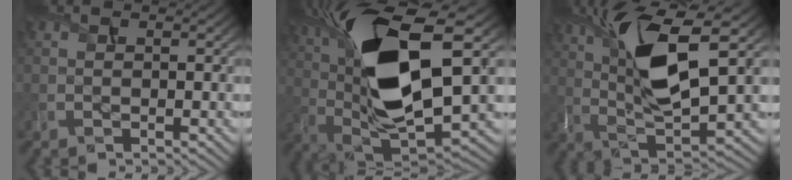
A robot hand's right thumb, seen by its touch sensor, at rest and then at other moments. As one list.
[{"total": 18.3, "force": [4.8, 7.2, 16.1], "torque": [-0.320, 0.013, 0.078]}, {"total": 12.9, "force": [4.2, 4.1, 11.5], "torque": [-0.231, 0.003, 0.081]}]